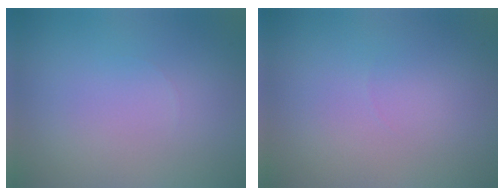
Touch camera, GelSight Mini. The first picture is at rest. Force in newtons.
{"total": 0.0}